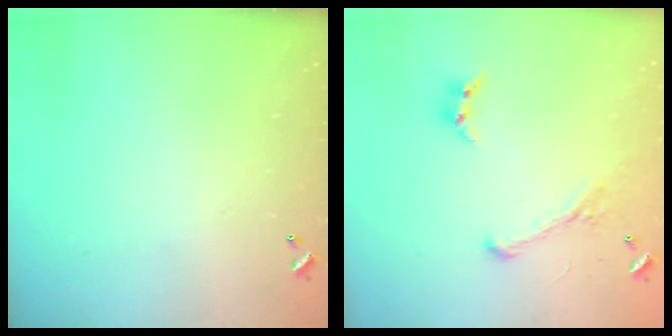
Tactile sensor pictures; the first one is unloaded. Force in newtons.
{"total": 1.4, "press": 0.6, "slide": 1.2}